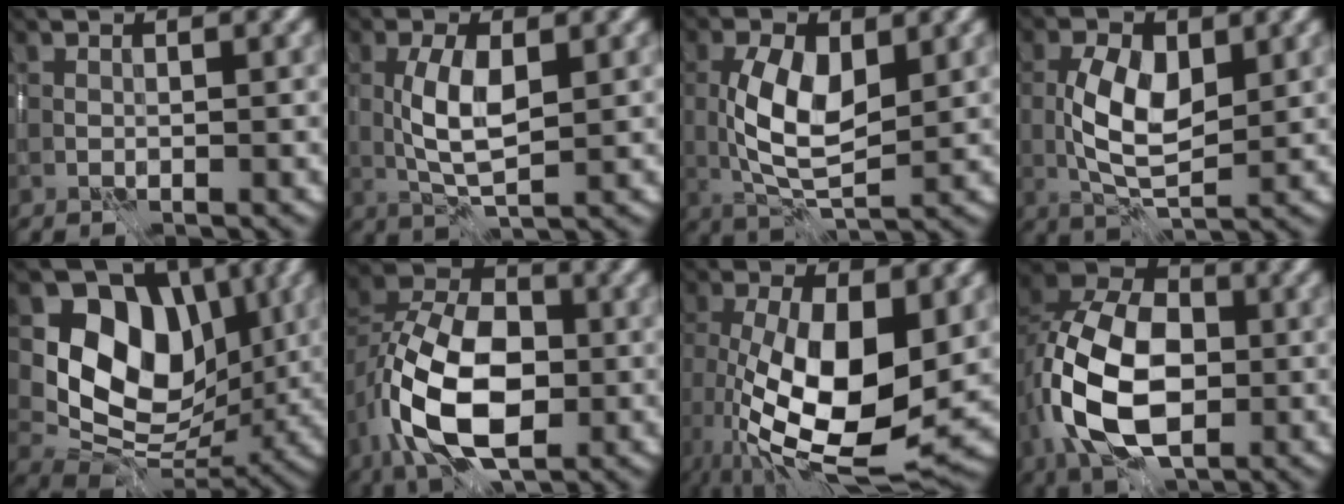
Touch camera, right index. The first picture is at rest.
{"total": 4.3, "force": [0.1, 1.6, 4.0], "torque": [-0.085, 0.001, 0.002]}
{"total": 6.1, "force": [0.7, 2.9, 5.3], "torque": [-0.109, -0.002, 0.014]}
{"total": 5.5, "force": [0.3, 2.7, 4.7], "torque": [-0.095, -0.001, 0.006]}
{"total": 9.3, "force": [1.8, 7.2, 5.7], "torque": [-0.094, -0.018, 0.028]}
{"total": 11.0, "force": [-3.4, 6.7, 8.1], "torque": [-0.150, 0.000, -0.071]}
{"total": 12.0, "force": [-1.3, 5.1, 10.8], "torque": [-0.191, -0.018, -0.020]}
{"total": 11.4, "force": [-2.3, 7.5, 8.3], "torque": [-0.166, -0.004, -0.053]}